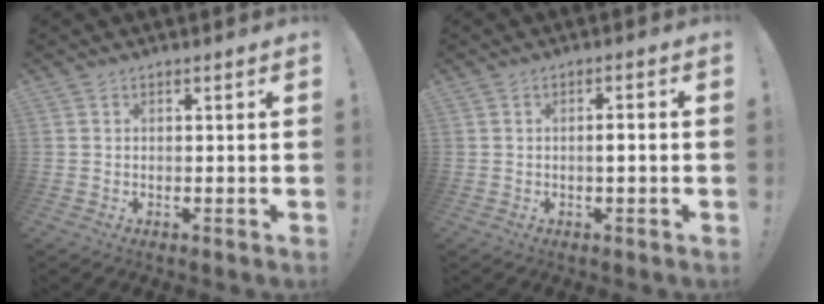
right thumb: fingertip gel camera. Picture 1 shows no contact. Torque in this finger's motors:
{"motor_torque": [-0.24, 0.00, 0.10, 0.11, 0.09]}